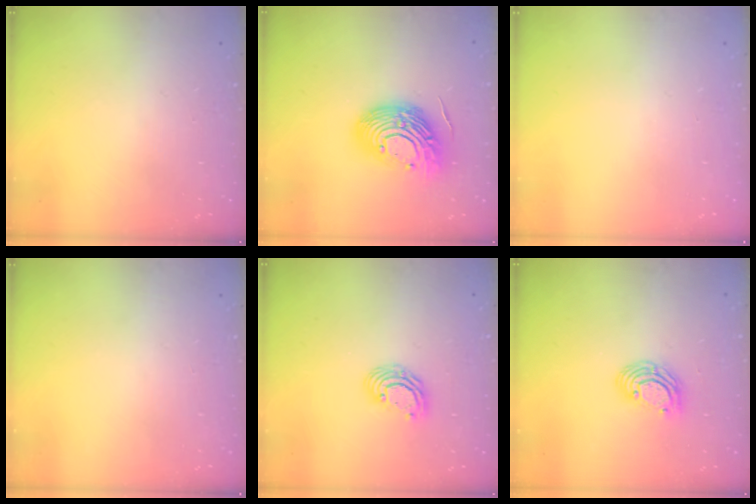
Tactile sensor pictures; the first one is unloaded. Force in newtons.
{"total": 17.4, "press": 17.3, "slide": 2.1}
{"total": 0.0}
{"total": 0.0}
{"total": 6.1, "press": 6.1, "slide": 0.3}
{"total": 7.0, "press": 6.9, "slide": 0.8}